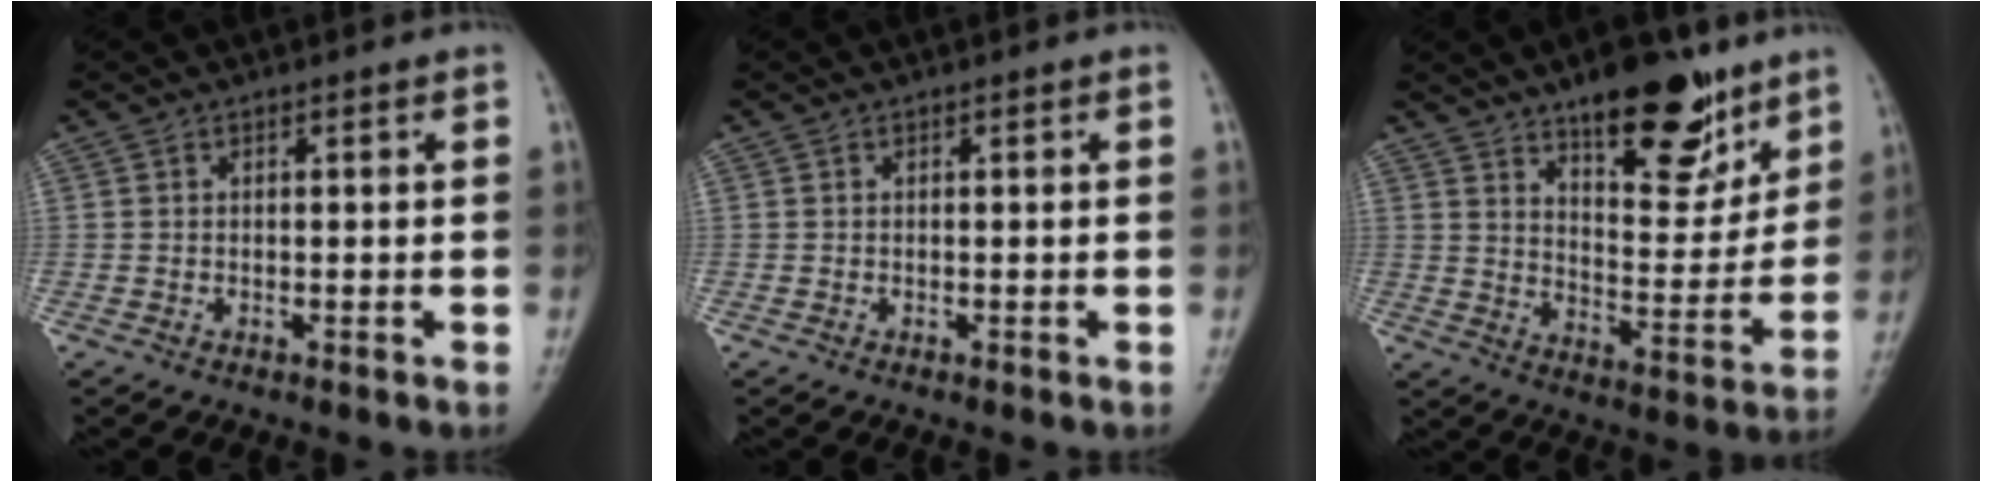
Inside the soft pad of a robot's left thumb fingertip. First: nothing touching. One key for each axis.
{"total": 0.0}
{"total": 16.6, "fx": 11.0, "fy": 6.8, "fz": 10.5, "tx": -0.099, "ty": -0.074, "tz": 0.174}